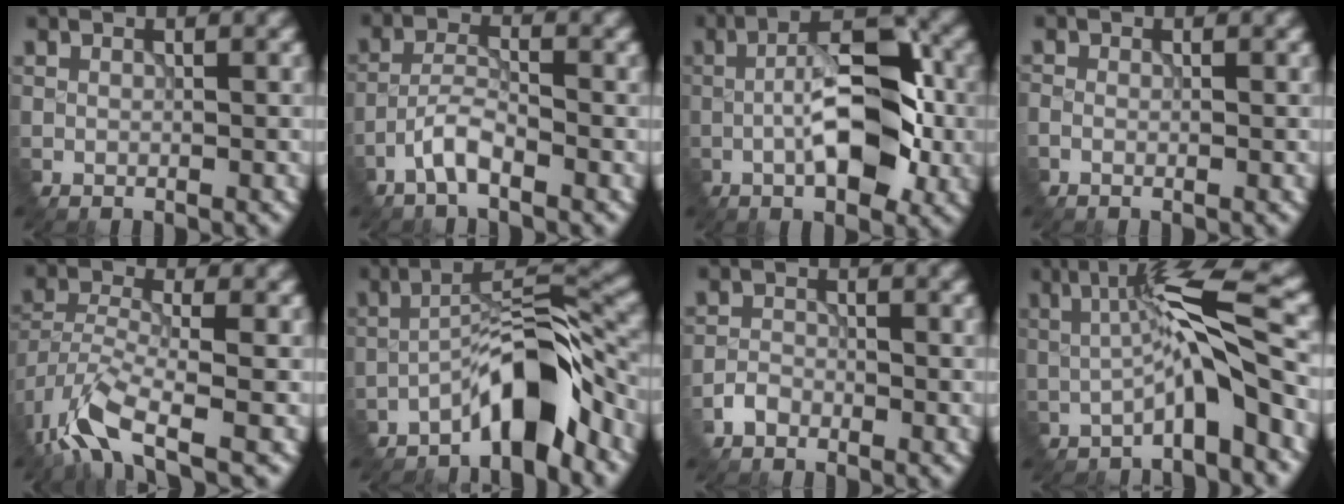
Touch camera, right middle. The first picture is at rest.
{"total": 2.9, "force": [-1.9, 0.7, 2.1], "torque": [-0.045, 0.007, -0.045]}
{"total": 8.5, "force": [-1.7, 3.3, 7.7], "torque": [-0.118, 0.016, -0.034]}
{"total": 0.9, "force": [-0.3, 0.5, 0.7], "torque": [-0.017, -0.004, -0.007]}
{"total": 6.3, "force": [-4.1, 2.0, 4.4], "torque": [-0.092, -0.005, -0.091]}
{"total": 7.1, "force": [-4.7, 1.6, 5.1], "torque": [-0.082, 0.020, -0.086]}
{"total": 1.6, "force": [-1.1, 0.9, 0.7], "torque": [-0.012, 0.003, -0.024]}
{"total": 6.1, "force": [-0.7, 0.8, 6.0], "torque": [-0.105, 0.014, -0.020]}